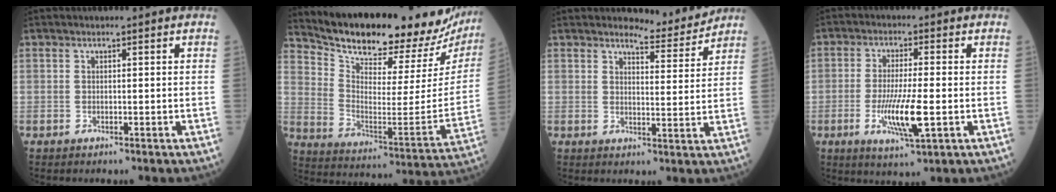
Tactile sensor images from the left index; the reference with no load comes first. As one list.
[{"total": 28.3, "force": [25.8, 6.6, 9.6], "torque": [-0.171, -0.081, 0.347]}, {"total": 5.1, "force": [5.1, 0.1, 0.0], "torque": [-0.012, -0.022, 0.067]}, {"total": 8.0, "force": [-1.9, 0.8, 7.7], "torque": [-0.151, -0.018, -0.035]}]